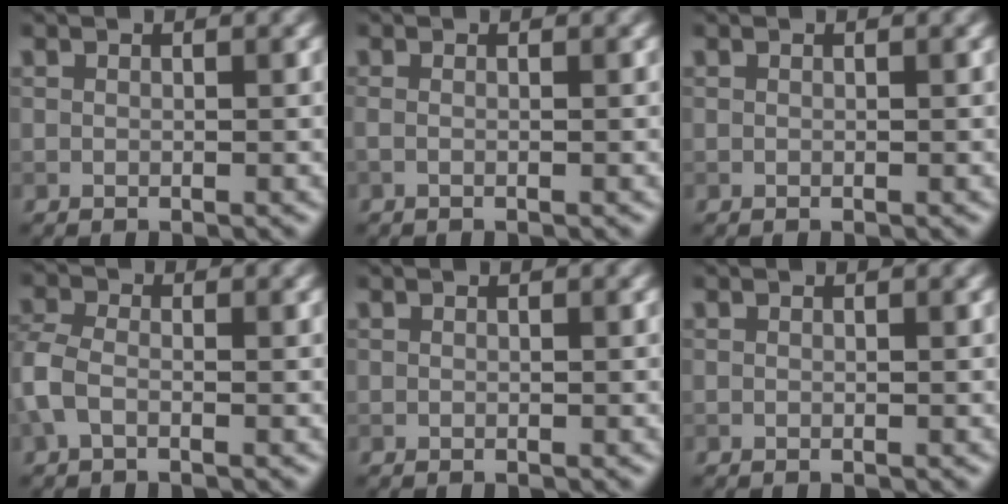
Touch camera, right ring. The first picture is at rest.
{"total": 1.0, "force": [-0.1, 0.4, 0.9], "torque": [-0.010, -0.006, -0.009]}
{"total": 0.0}
{"total": 2.6, "force": [-0.9, 1.6, 1.8], "torque": [-0.048, 0.004, -0.029]}
{"total": 0.0}
{"total": 0.0}